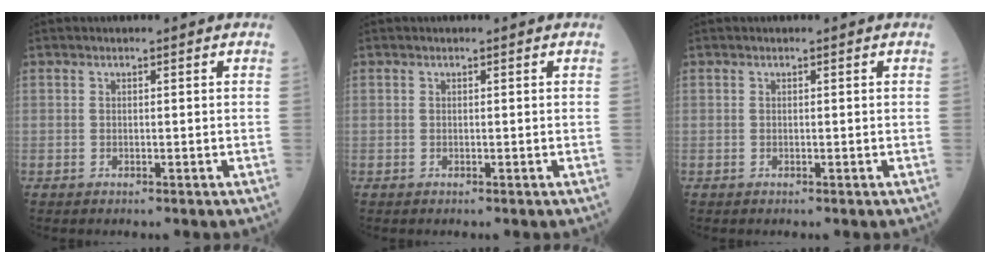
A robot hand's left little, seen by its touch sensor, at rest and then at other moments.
{"total": 0.0}
{"total": 0.0}